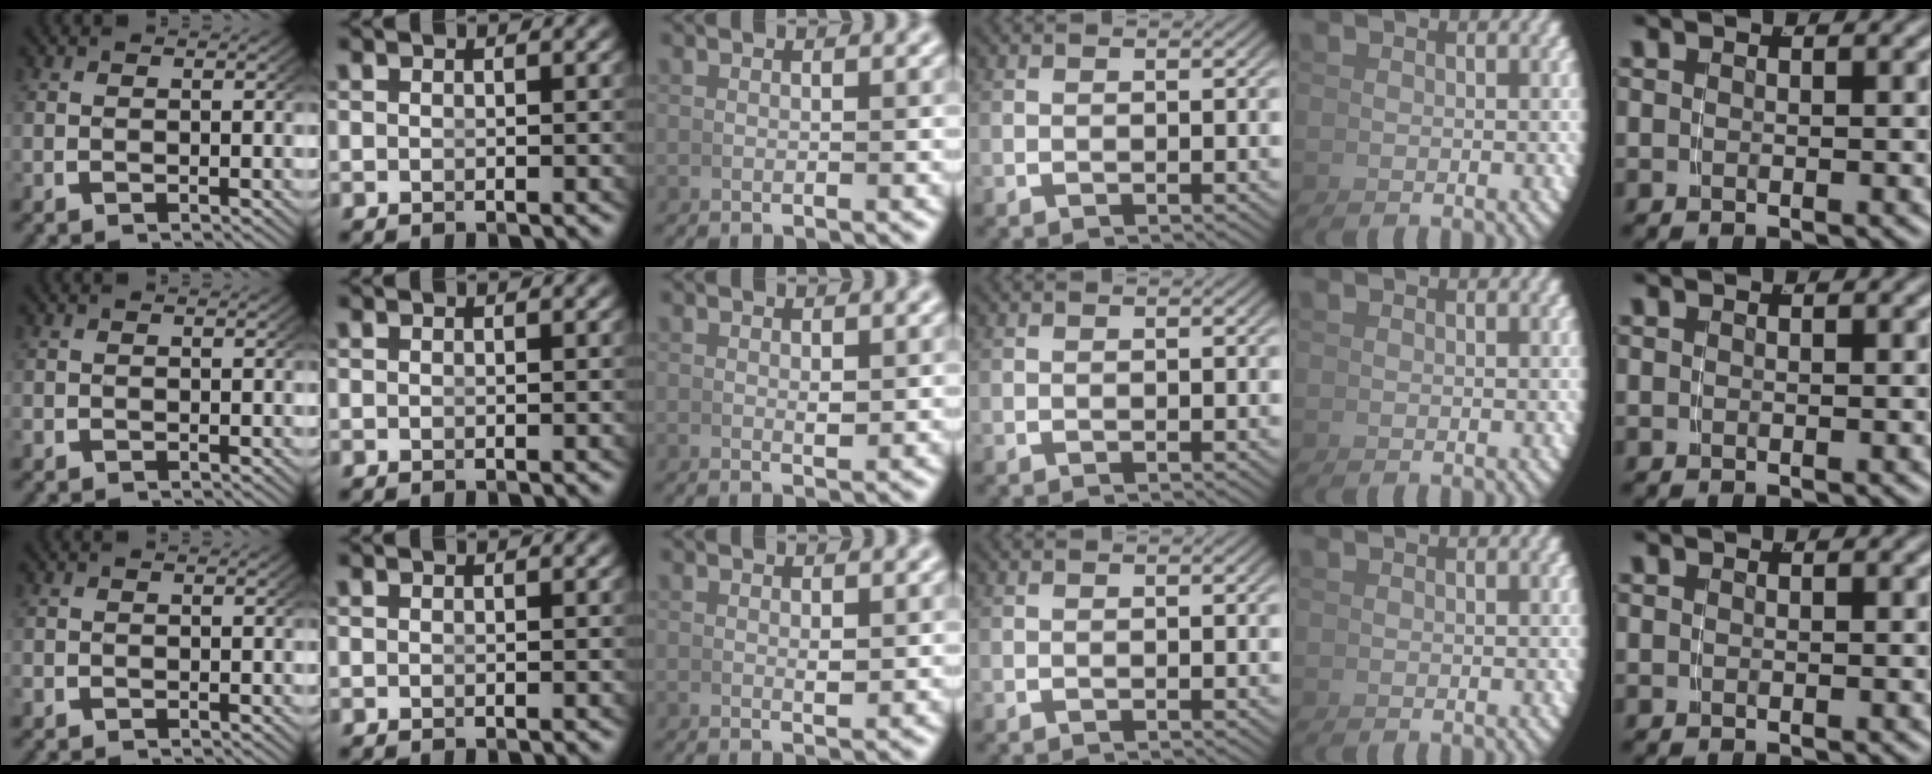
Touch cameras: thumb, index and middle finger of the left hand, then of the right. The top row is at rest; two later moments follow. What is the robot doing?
{"motion": "lift_and_place", "object": "dispenser bottle"}